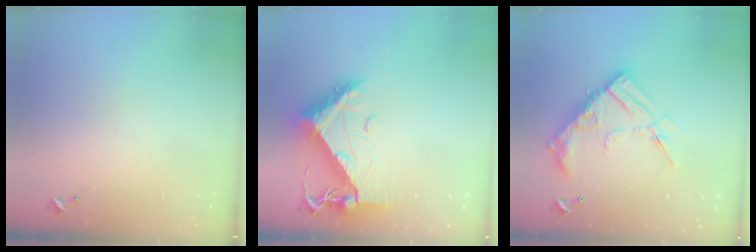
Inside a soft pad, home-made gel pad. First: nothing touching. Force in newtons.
{"total": 11.3, "press": 11.3, "slide": 1.2}
{"total": 18.6, "press": 18.5, "slide": 1.7}